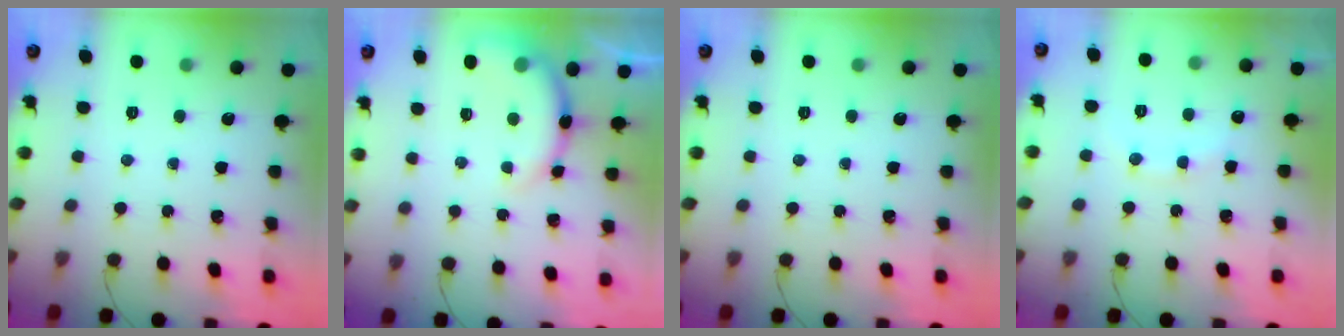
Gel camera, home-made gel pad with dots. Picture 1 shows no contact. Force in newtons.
{"total": 8.2, "press": 8.0, "slide": 1.6}
{"total": 0.0}
{"total": 7.8, "press": 7.6, "slide": 1.6}